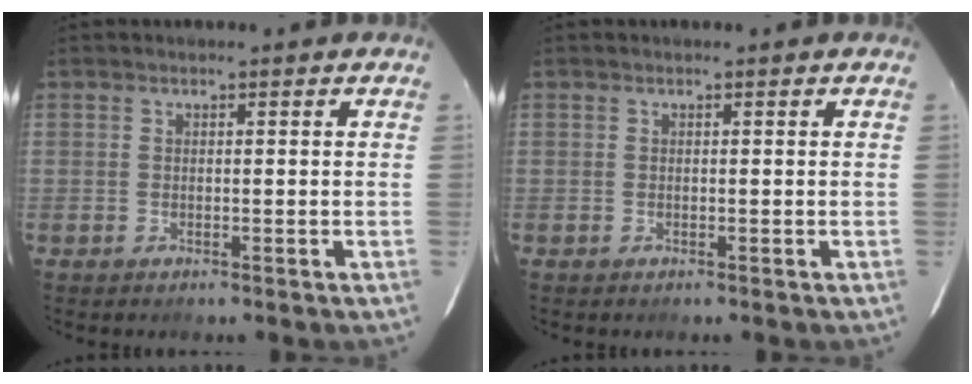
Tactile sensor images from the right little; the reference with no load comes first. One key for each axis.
{"total": 0.0}